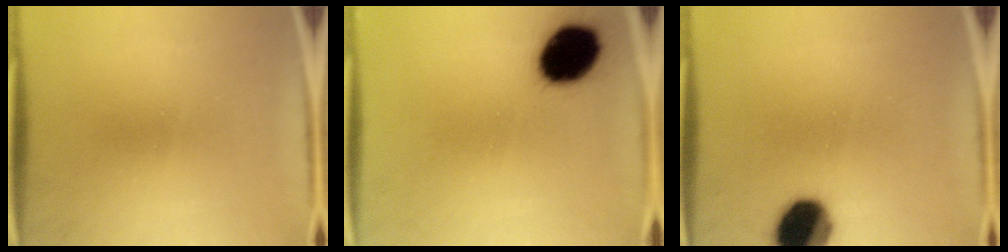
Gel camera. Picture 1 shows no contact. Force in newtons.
{"total": 14.3}
{"total": 12.5}